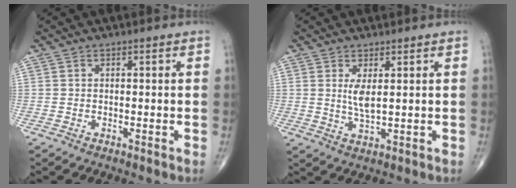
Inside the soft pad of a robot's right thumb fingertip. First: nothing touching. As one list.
[{"total": 3.7, "force": [1.1, 1.0, 3.4], "torque": [-0.067, -0.016, 0.027]}]